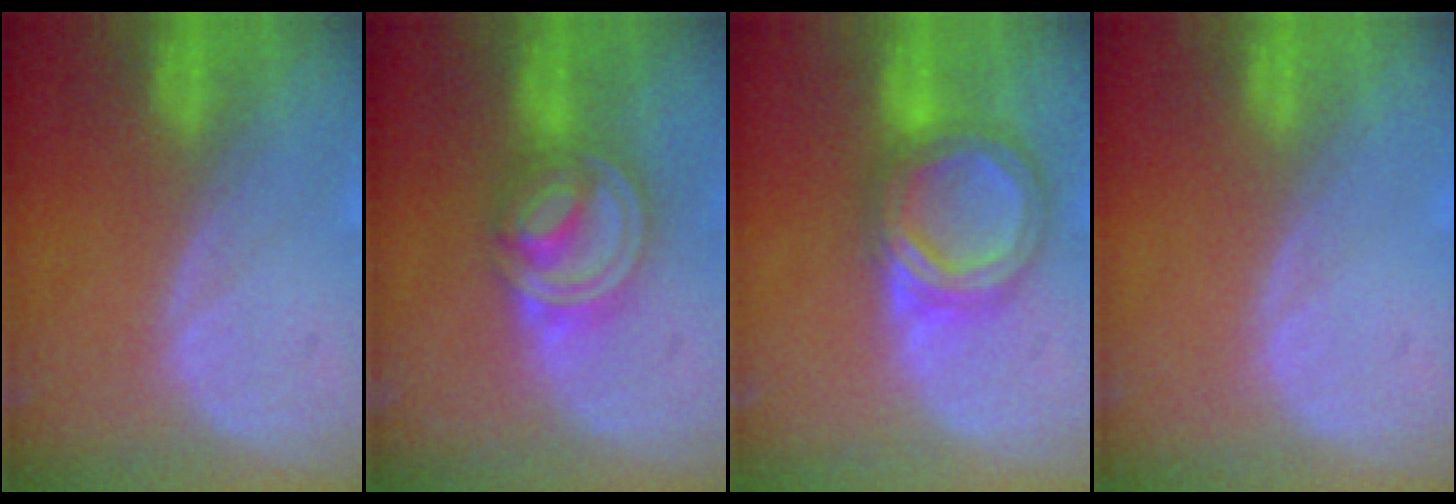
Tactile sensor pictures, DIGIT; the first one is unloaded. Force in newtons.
{"total": 8.0, "press": 6.8, "slide": 4.2}
{"total": 7.6, "press": 7.5, "slide": 0.6}
{"total": 0.0}